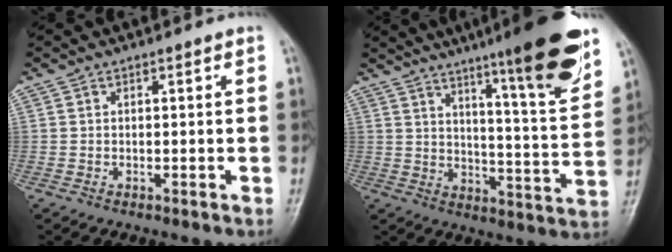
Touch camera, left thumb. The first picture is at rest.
{"total": 18.2, "force": [11.5, 1.8, 13.9], "torque": [-0.180, -0.063, 0.169]}